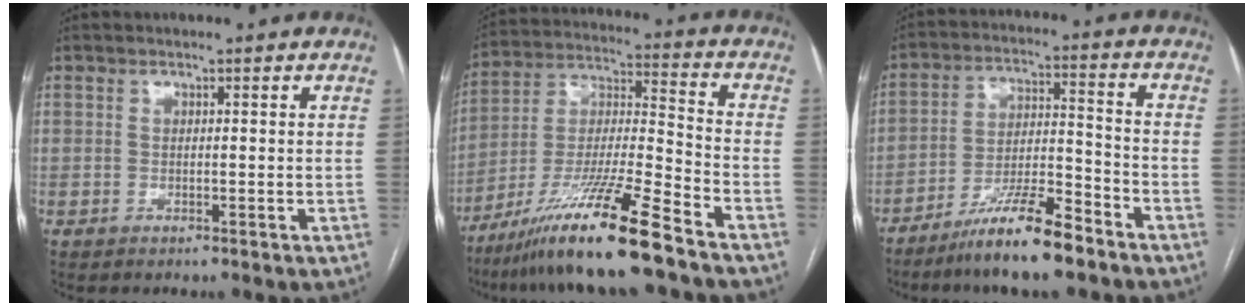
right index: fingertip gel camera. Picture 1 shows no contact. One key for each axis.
{"total": 16.9, "fx": -12.3, "fy": -0.7, "fz": 11.6, "tx": -0.233, "ty": -0.025, "tz": -0.223}
{"total": 11.9, "fx": -8.7, "fy": 1.2, "fz": 7.9, "tx": -0.142, "ty": -0.009, "tz": -0.155}